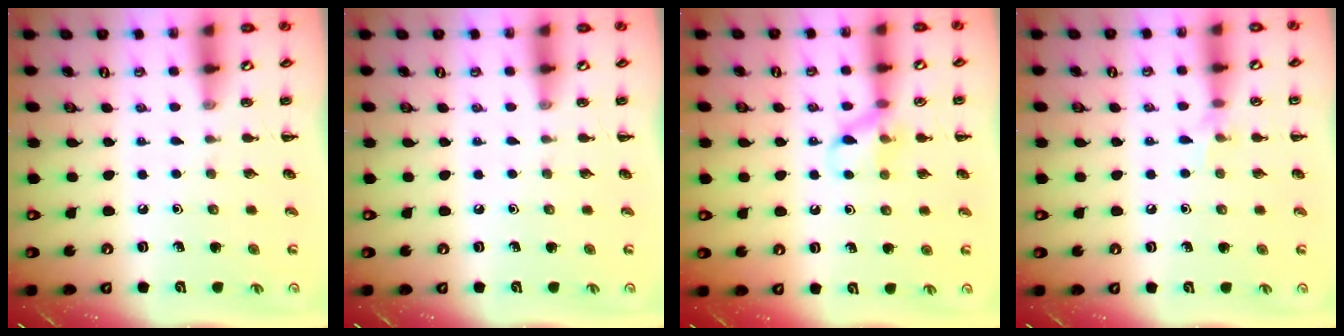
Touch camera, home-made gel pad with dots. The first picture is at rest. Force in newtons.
{"total": 0.0}
{"total": 8.2, "press": 8.1, "slide": 0.9}
{"total": 5.7, "press": 5.4, "slide": 1.5}